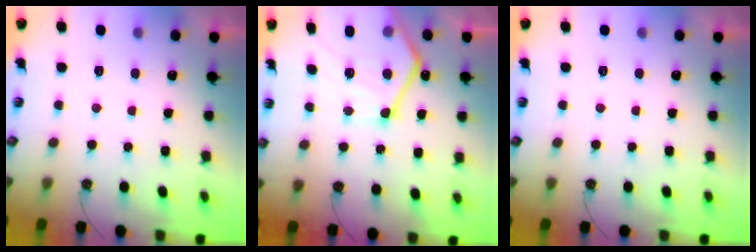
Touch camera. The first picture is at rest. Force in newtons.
{"total": 16.4, "press": 16.4, "slide": 1.0}
{"total": 0.0}